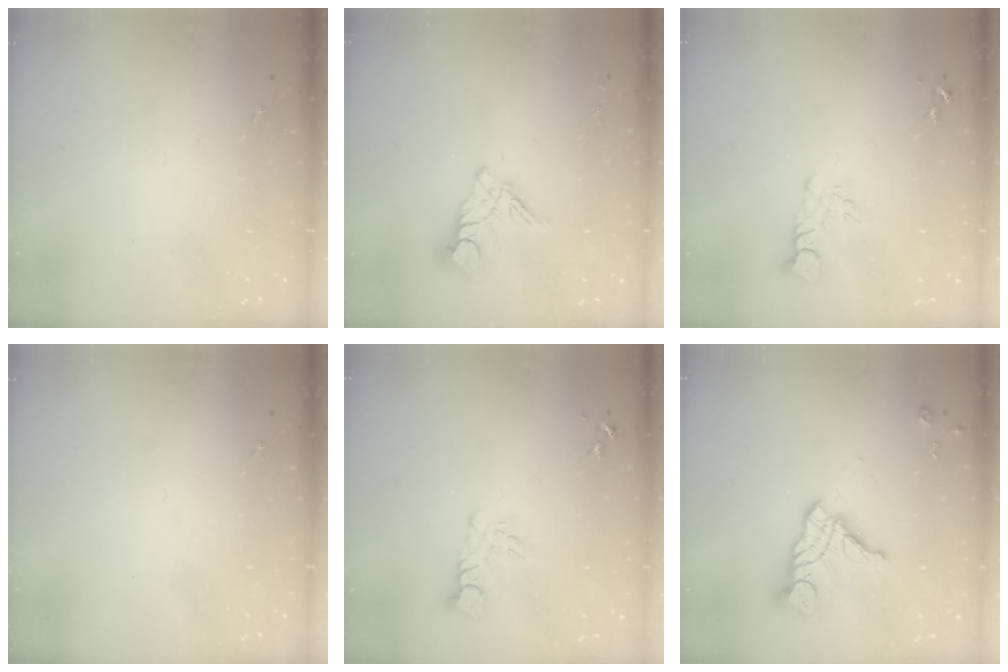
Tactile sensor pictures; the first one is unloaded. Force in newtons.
{"total": 11.3, "press": 11.3, "slide": 1.1}
{"total": 4.8, "press": 4.8, "slide": 0.5}
{"total": 0.0}
{"total": 4.8, "press": 4.8, "slide": 0.5}
{"total": 15.1, "press": 15.0, "slide": 1.4}